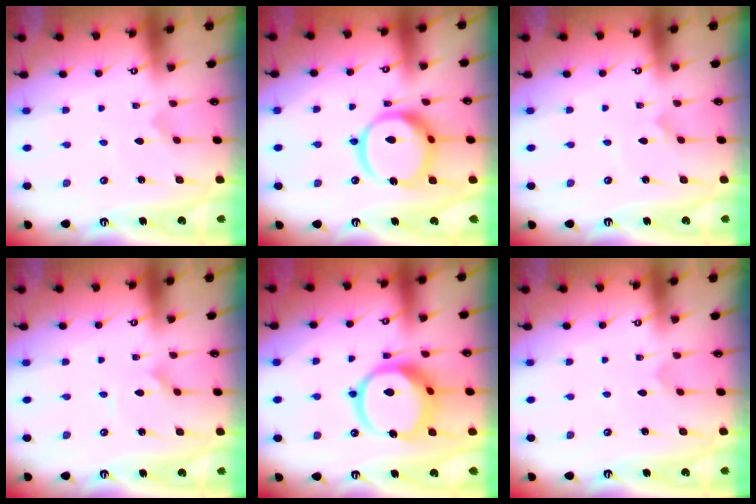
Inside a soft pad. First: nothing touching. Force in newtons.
{"total": 16.9, "press": 16.8, "slide": 1.8}
{"total": 0.9, "press": 0.9, "slide": 0.1}
{"total": 1.6, "press": 1.6, "slide": 0.1}
{"total": 15.7, "press": 15.6, "slide": 1.6}
{"total": 2.4, "press": 2.4, "slide": 0.2}